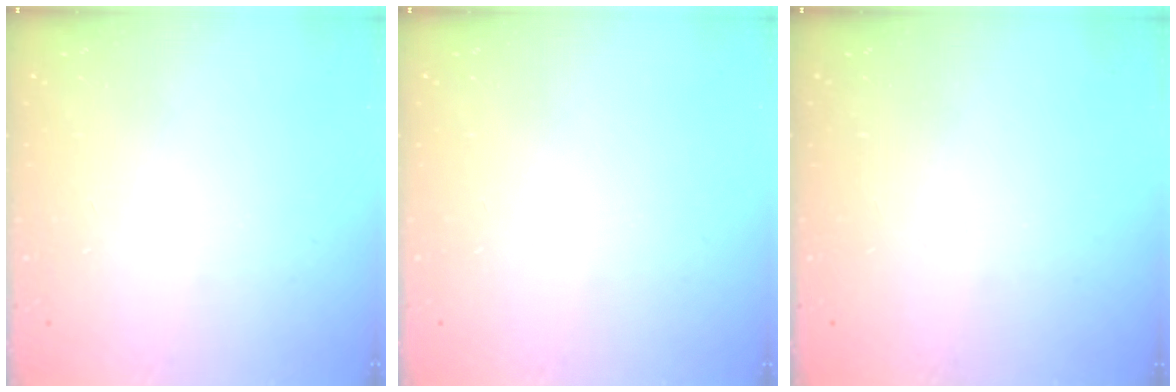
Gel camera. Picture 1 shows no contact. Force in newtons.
{"total": 0.0}
{"total": 0.0}